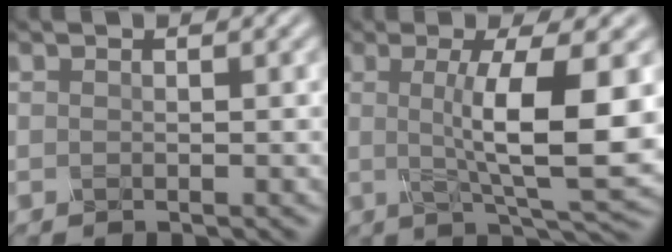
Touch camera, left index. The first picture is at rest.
{"total": 9.2, "force": [0.4, 1.9, 9.0], "torque": [-0.124, -0.006, 0.009]}